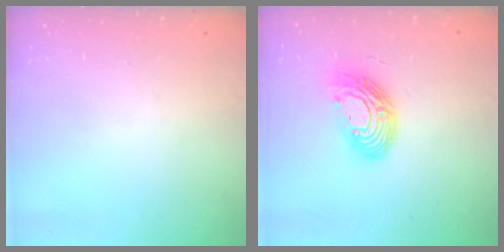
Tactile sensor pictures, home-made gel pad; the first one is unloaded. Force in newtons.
{"total": 12.9, "press": 12.9, "slide": 1.2}